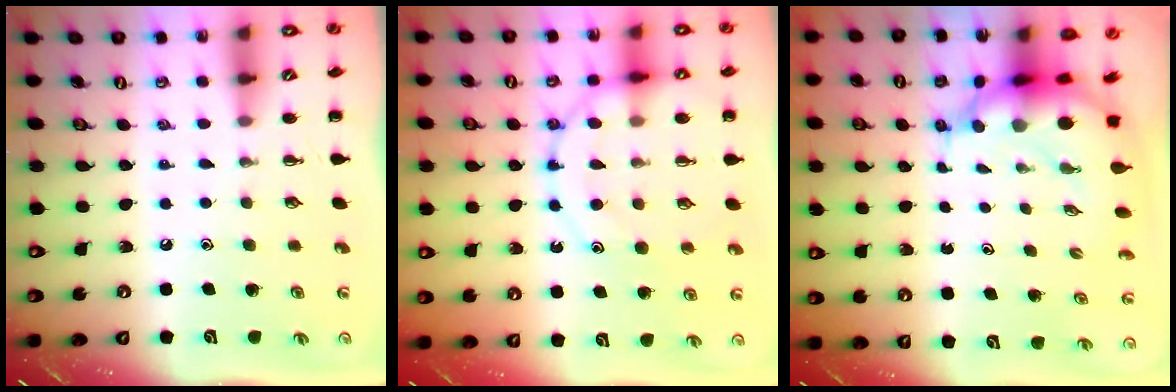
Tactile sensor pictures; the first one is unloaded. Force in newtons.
{"total": 14.8, "press": 14.7, "slide": 1.4}
{"total": 7.3, "press": 7.0, "slide": 1.9}